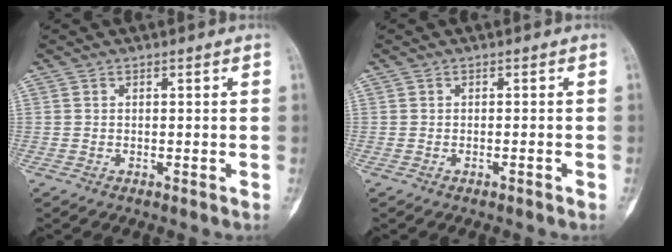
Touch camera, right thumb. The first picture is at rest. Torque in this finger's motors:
{"motor_torque": [-0.27, -0.10, -0.30, -0.17, 0.03]}